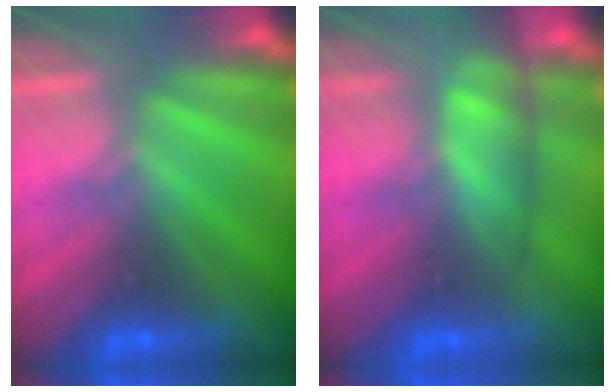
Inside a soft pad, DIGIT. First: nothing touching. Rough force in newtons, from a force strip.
{"total": 4.8}